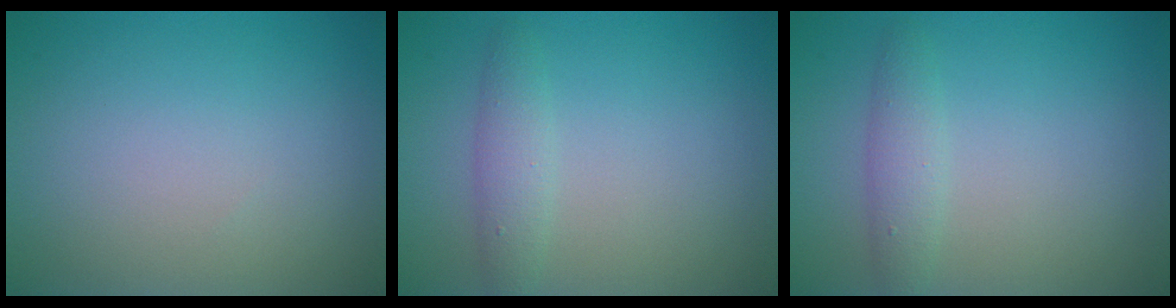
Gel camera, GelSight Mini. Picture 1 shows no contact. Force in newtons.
{"total": 1.9, "press": 1.9, "slide": 0.1}
{"total": 1.9, "press": 1.9, "slide": 0.1}